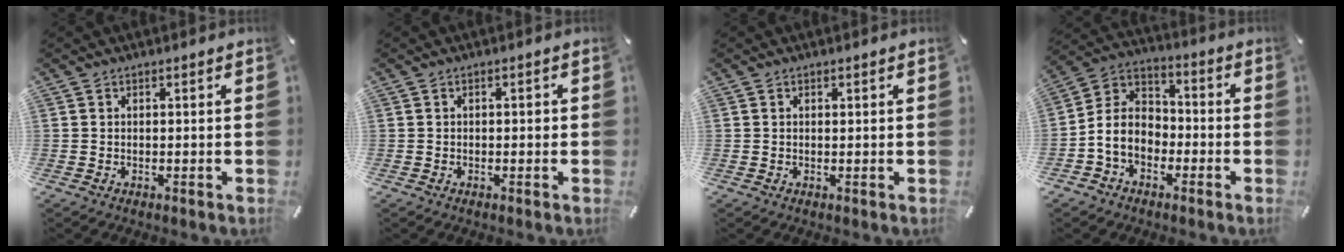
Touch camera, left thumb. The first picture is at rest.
{"total": 1.1, "force": [-0.2, 0.7, 0.8], "torque": [-0.015, 0.005, -0.007]}
{"total": 0.5, "force": [0.2, 0.3, 0.4], "torque": [-0.007, 0.002, 0.003]}
{"total": 7.7, "force": [-2.7, 6.3, 3.5], "torque": [-0.102, 0.009, -0.059]}